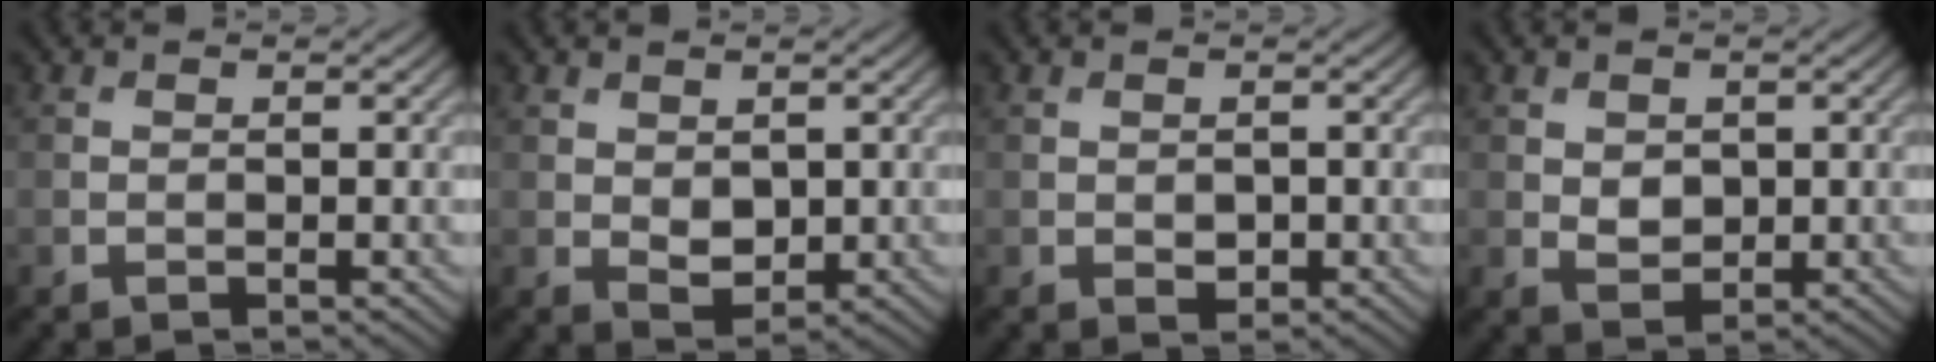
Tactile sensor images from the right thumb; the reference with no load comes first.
{"total": 2.7, "force": [0.5, 1.8, 1.9], "torque": [-0.039, -0.006, 0.016]}
{"total": 1.5, "force": [-0.3, 1.0, 1.1], "torque": [-0.019, -0.006, -0.001]}
{"total": 2.4, "force": [0.6, 1.8, 1.4], "torque": [-0.034, -0.005, 0.014]}